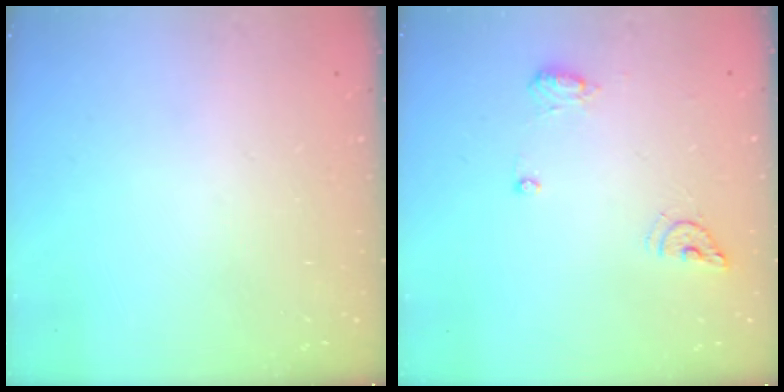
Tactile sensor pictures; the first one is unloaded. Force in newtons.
{"total": 7.7, "press": 7.6, "slide": 1.3}